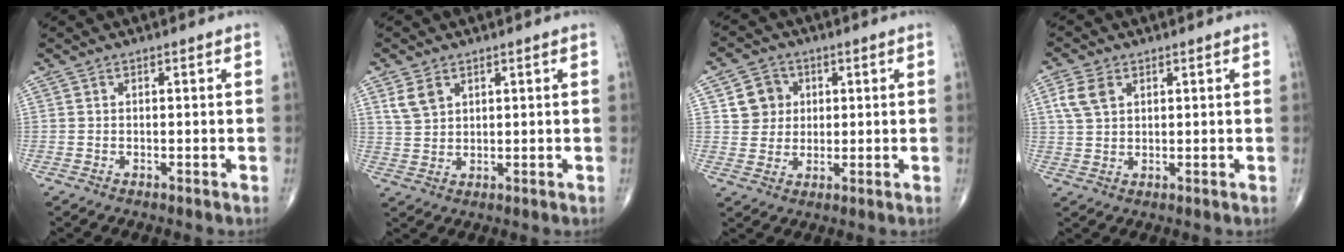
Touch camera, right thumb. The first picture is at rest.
{"total": 4.3, "force": [2.3, 2.9, 2.2], "torque": [-0.038, -0.007, 0.053]}
{"total": 6.5, "force": [1.8, 5.9, 1.9], "torque": [-0.002, -0.003, 0.031]}
{"total": 5.2, "force": [2.0, 3.5, 3.3], "torque": [-0.066, 0.004, 0.043]}